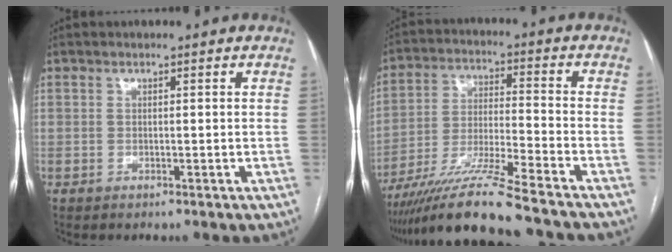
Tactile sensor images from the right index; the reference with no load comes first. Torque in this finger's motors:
{"motor_torque": [1.07, -1.07, 0.64, 0.15]}